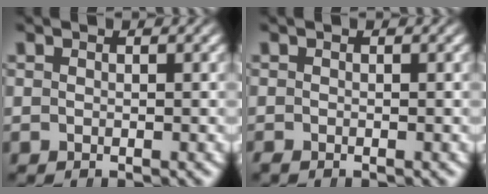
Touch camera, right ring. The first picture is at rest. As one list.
[{"total": 0.7, "force": [-0.6, 0.3, 0.1], "torque": [-0.004, -0.007, -0.009]}]